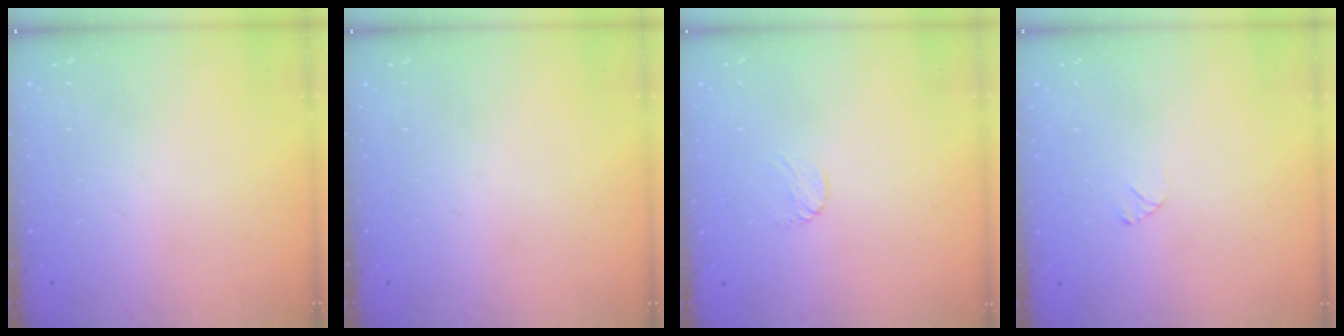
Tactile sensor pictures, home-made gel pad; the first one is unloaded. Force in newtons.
{"total": 0.0}
{"total": 3.2, "press": 3.2, "slide": 0.3}
{"total": 2.6, "press": 2.6, "slide": 0.3}